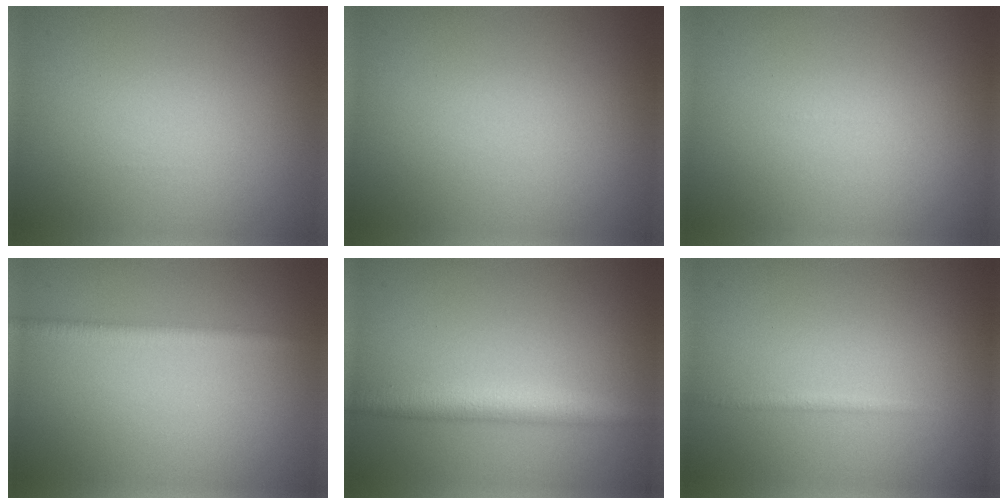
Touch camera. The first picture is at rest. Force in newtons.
{"total": 0.0}
{"total": 0.0}
{"total": 1.9, "press": 1.9, "slide": 0.0}
{"total": 4.1, "press": 4.1, "slide": 0.1}
{"total": 0.8, "press": 0.8, "slide": 0.0}